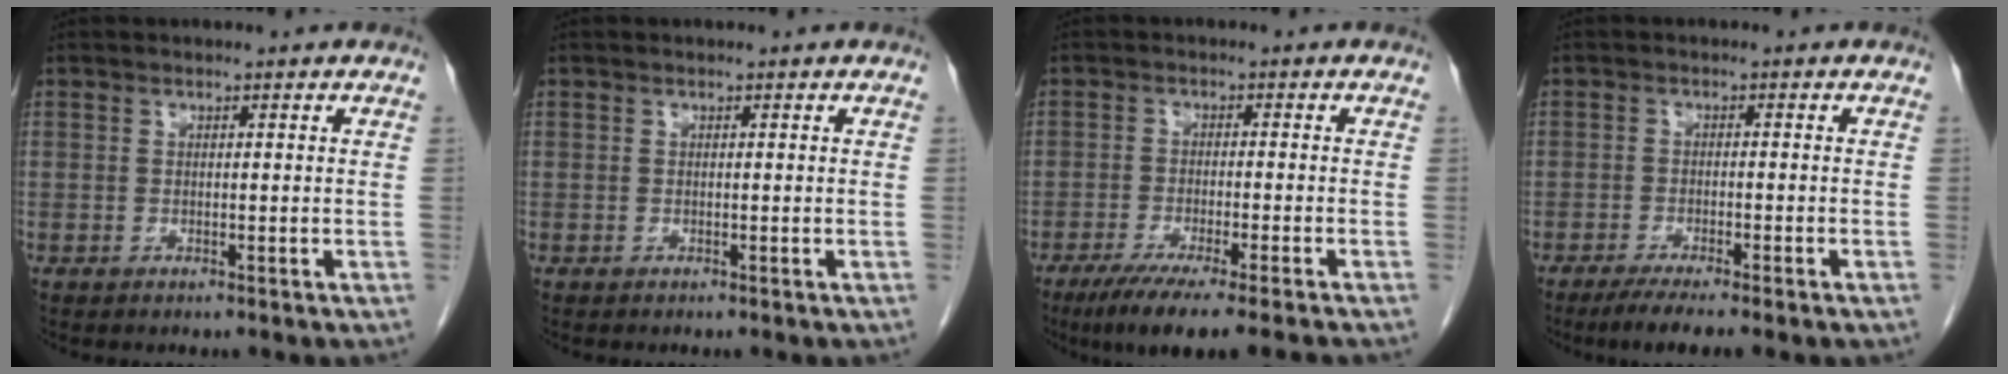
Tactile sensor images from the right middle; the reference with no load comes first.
{"total": 0.0}
{"total": 10.1, "force": [-7.8, -0.3, 6.4], "torque": [-0.089, -0.025, -0.120]}
{"total": 5.3, "force": [-3.9, 0.0, 3.6], "torque": [-0.055, -0.011, -0.061]}